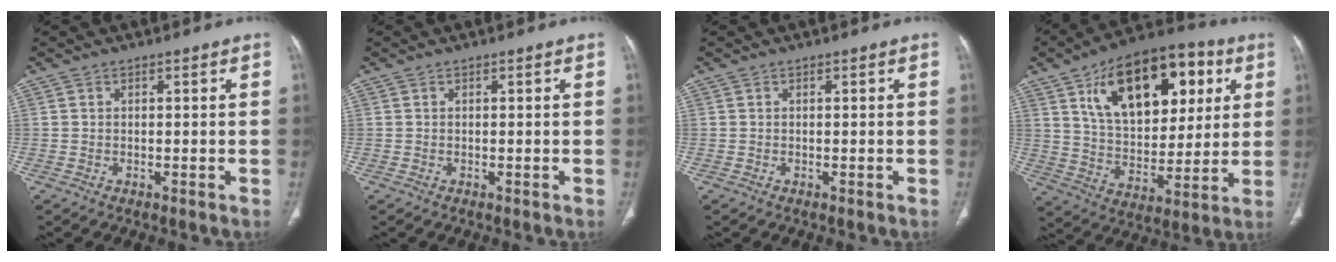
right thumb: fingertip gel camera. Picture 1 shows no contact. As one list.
[{"total": 0.0}, {"total": 0.0}, {"total": 24.6, "force": [9.6, 13.6, 18.1], "torque": [-0.246, -0.015, 0.158]}]